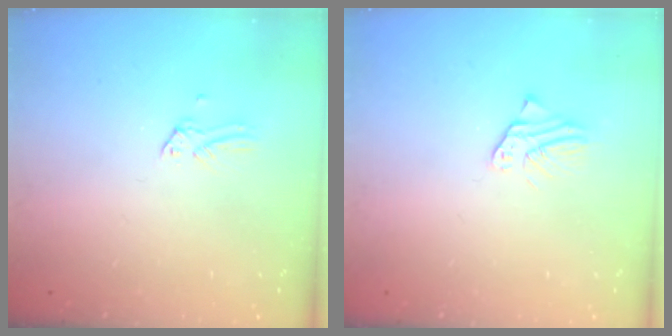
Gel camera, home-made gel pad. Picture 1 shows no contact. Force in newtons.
{"total": 2.5, "press": 2.5, "slide": 0.2}